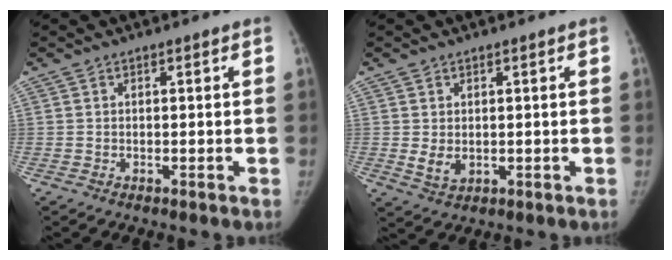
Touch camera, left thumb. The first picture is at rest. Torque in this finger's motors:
{"motor_torque": [0.01, 0.01, 0.26, -0.14, 0.00]}